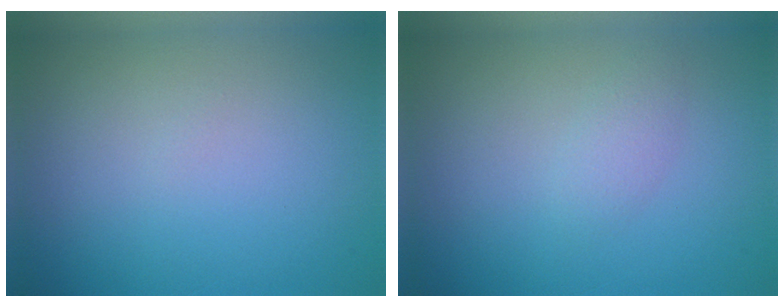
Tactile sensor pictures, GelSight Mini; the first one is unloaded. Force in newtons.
{"total": 1.2, "press": 1.2, "slide": 0.1}